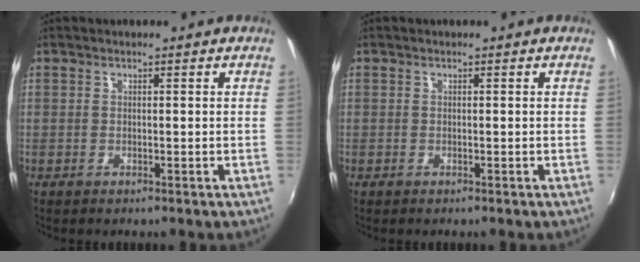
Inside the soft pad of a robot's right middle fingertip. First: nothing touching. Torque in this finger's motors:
{"motor_torque": [-0.26, -0.50, -0.01, 0.01]}